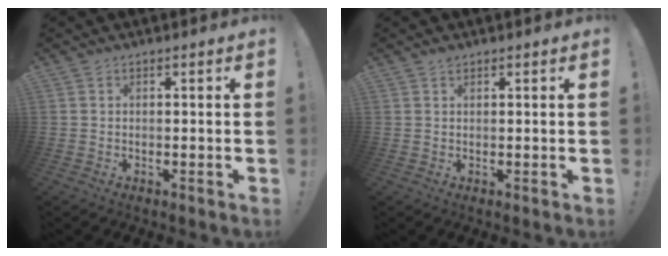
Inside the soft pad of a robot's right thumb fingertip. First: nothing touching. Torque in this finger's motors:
{"motor_torque": [-0.03, 0.05, 0.04, -0.08, -0.01]}